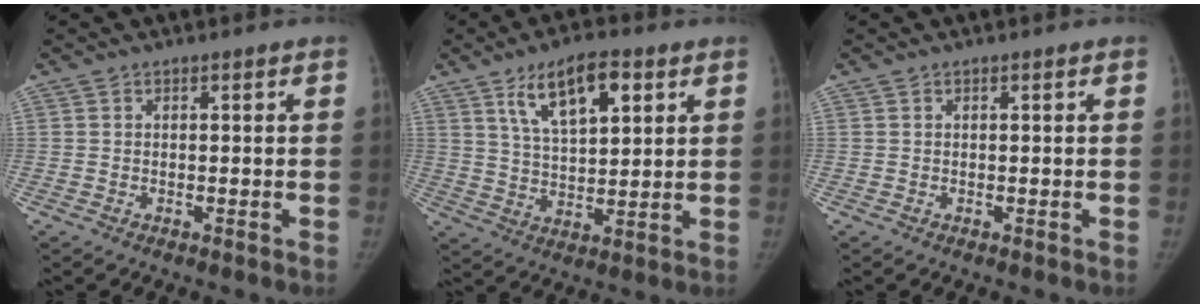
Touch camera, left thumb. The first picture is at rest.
{"total": 11.4, "force": [5.6, 5.0, 8.6], "torque": [-0.125, -0.020, 0.102]}
{"total": 0.0}